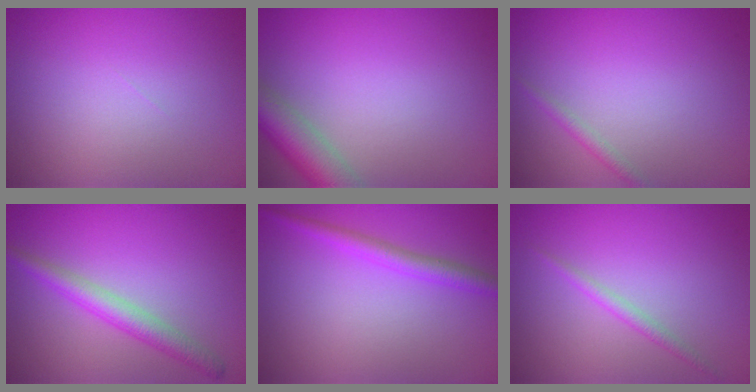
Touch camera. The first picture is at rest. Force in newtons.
{"total": 5.1, "press": 5.1, "slide": 0.3}
{"total": 1.0, "press": 1.0, "slide": 0.0}
{"total": 3.0, "press": 3.0, "slide": 0.0}
{"total": 2.3, "press": 2.3, "slide": 0.1}
{"total": 1.3, "press": 1.3, "slide": 0.1}